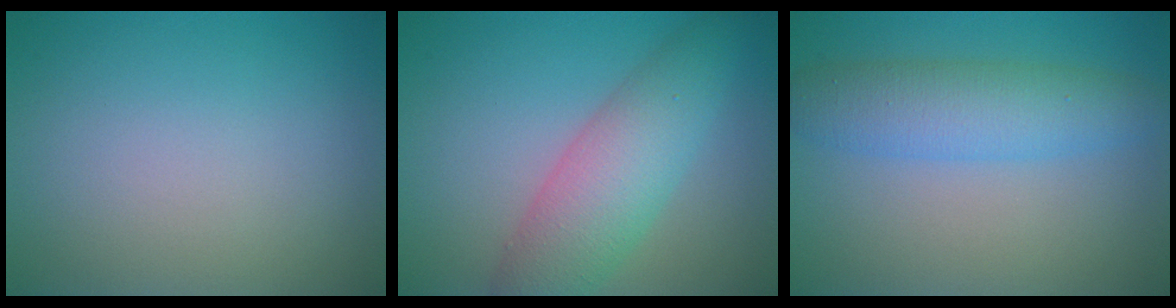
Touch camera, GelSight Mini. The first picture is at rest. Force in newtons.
{"total": 6.0, "press": 6.0, "slide": 0.2}
{"total": 4.9, "press": 4.9, "slide": 0.2}